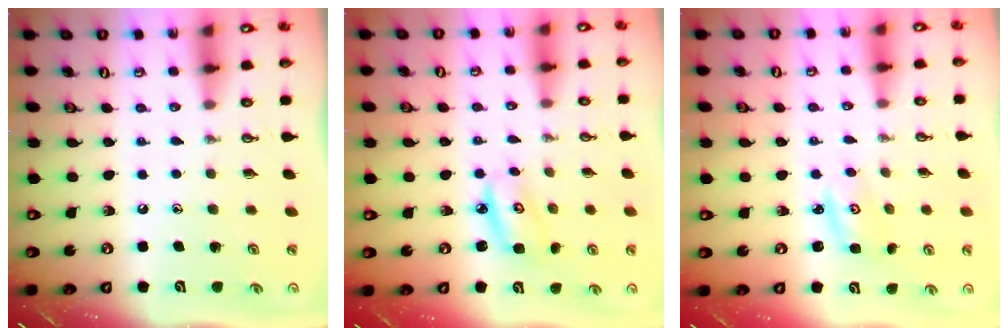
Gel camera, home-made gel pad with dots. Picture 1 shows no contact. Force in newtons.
{"total": 5.4, "press": 5.4, "slide": 0.4}
{"total": 2.7, "press": 2.7, "slide": 0.2}